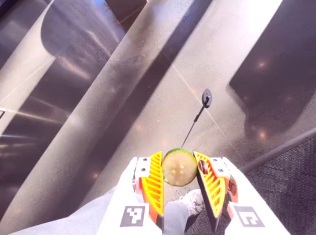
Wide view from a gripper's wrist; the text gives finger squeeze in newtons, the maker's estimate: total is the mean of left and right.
{"total": 9.5, "left": 9.5, "right": 9.5}